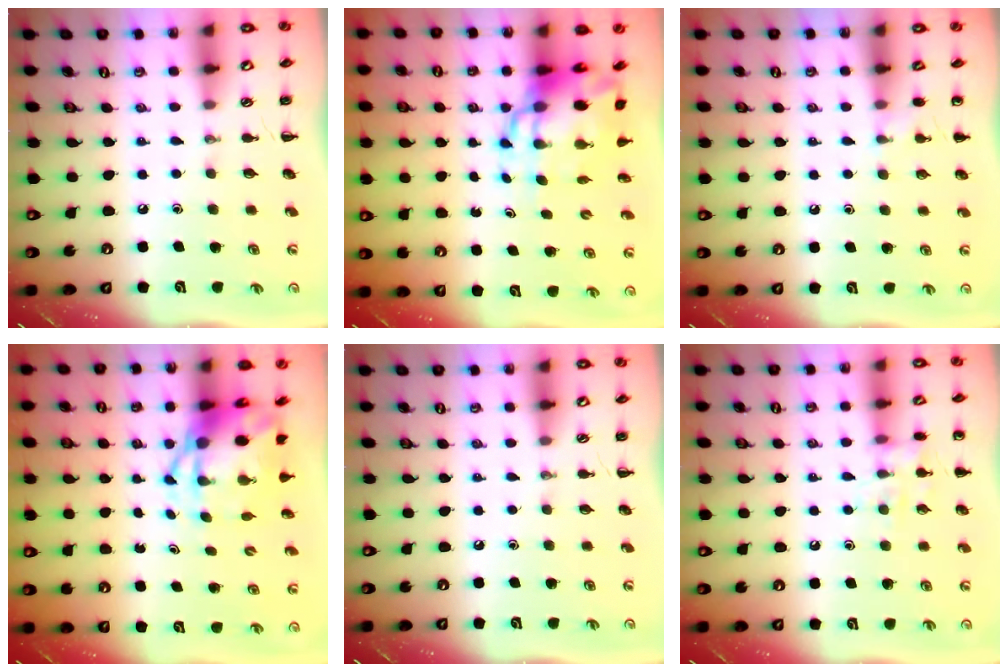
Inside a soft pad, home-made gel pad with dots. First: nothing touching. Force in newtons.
{"total": 11.1, "press": 10.8, "slide": 2.9}
{"total": 4.2, "press": 4.0, "slide": 1.3}
{"total": 6.6, "press": 6.3, "slide": 1.6}
{"total": 0.0}
{"total": 9.4, "press": 9.4, "slide": 0.6}